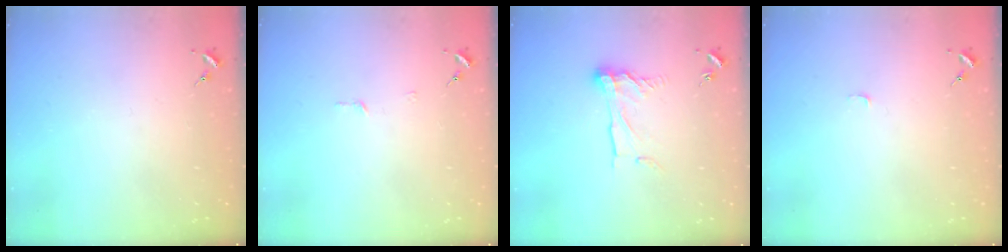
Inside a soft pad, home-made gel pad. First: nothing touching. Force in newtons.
{"total": 3.0, "press": 3.0, "slide": 0.2}
{"total": 10.8, "press": 10.8, "slide": 0.9}
{"total": 3.1, "press": 3.1, "slide": 0.3}